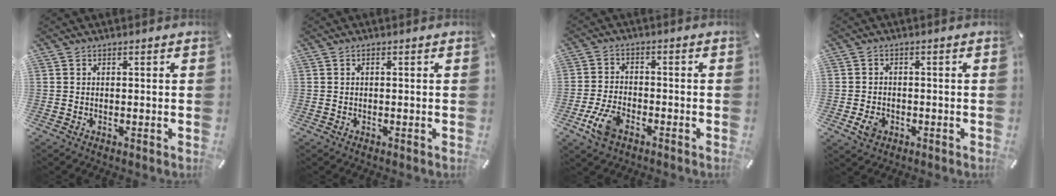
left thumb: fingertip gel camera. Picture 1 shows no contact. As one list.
[{"total": 0.0}, {"total": 7.3, "force": [-3.8, 4.1, 4.7], "torque": [-0.109, 0.009, -0.071]}, {"total": 3.9, "force": [-1.4, 3.0, 2.0], "torque": [-0.046, 0.003, -0.028]}]